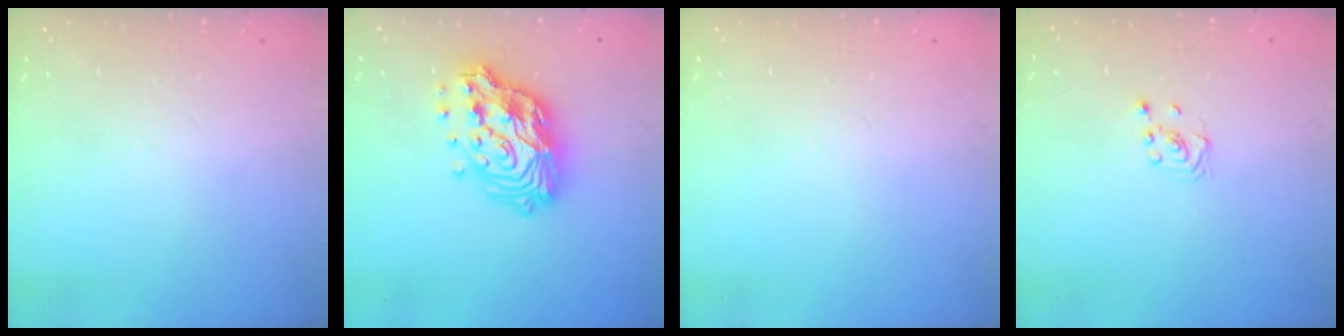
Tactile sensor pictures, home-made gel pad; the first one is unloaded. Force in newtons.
{"total": 18.7, "press": 18.6, "slide": 1.5}
{"total": 0.0}
{"total": 1.9, "press": 1.7, "slide": 0.8}